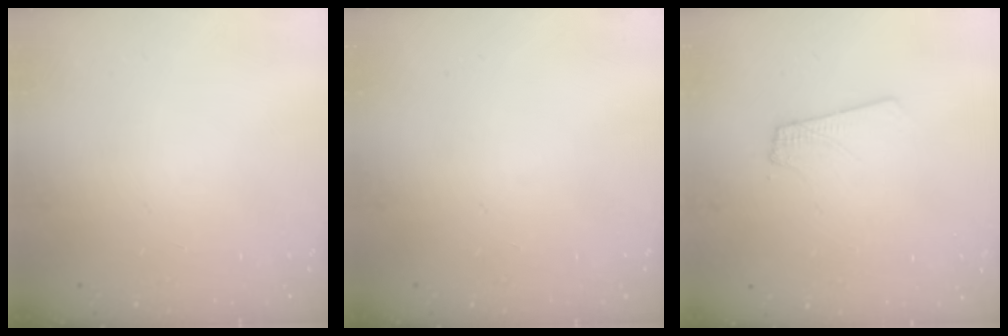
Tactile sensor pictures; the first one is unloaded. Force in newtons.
{"total": 0.0}
{"total": 2.0, "press": 2.0, "slide": 0.1}